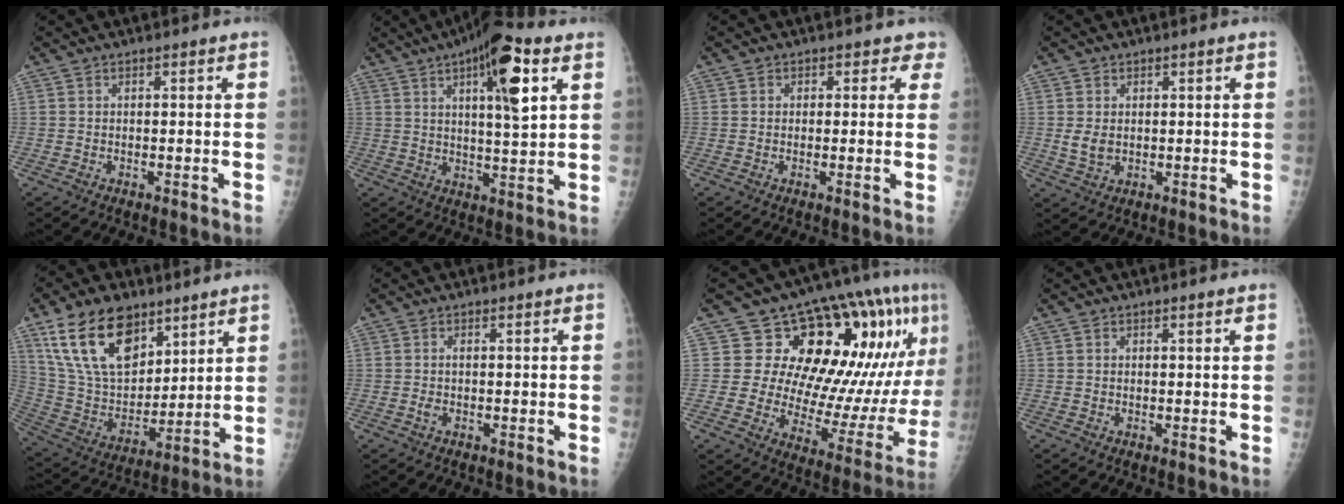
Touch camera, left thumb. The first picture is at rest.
{"total": 13.4, "force": [5.8, 3.4, 11.6], "torque": [-0.168, -0.014, 0.086]}
{"total": 2.4, "force": [1.2, 2.1, -0.1], "torque": [0.042, -0.001, -0.002]}
{"total": 3.2, "force": [0.3, 2.5, 2.0], "torque": [-0.026, -0.006, 0.012]}
{"total": 19.2, "force": [11.5, 10.9, 10.8], "torque": [-0.154, -0.047, 0.224]}
{"total": 1.0, "force": [-0.2, 0.3, 0.9], "torque": [-0.028, 0.007, -0.002]}
{"total": 23.4, "force": [9.2, 11.3, 18.3], "torque": [-0.194, -0.021, 0.145]}
{"total": 0.5, "force": [0.4, 0.1, 0.3], "torque": [0.002, -0.001, 0.005]}